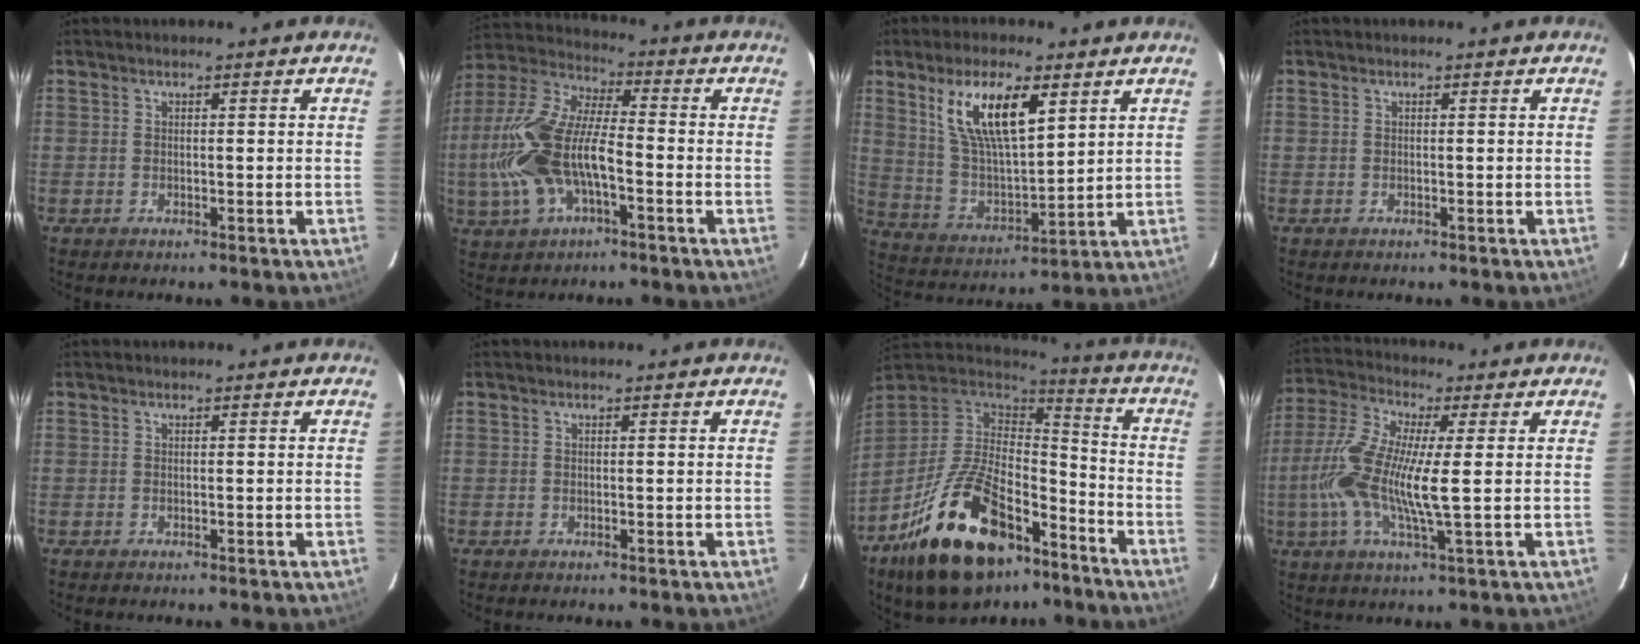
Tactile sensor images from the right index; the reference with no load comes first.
{"total": 18.4, "force": [-4.2, 8.1, 15.9], "torque": [-0.343, 0.001, -0.081]}
{"total": 13.4, "force": [7.5, 3.6, 10.5], "torque": [-0.197, -0.002, 0.158]}
{"total": 0.0}
{"total": 0.0}
{"total": 0.0}
{"total": 26.0, "force": [-15.7, 12.8, 16.2], "torque": [-0.320, -0.007, -0.247]}
{"total": 13.7, "force": [-0.6, 2.1, 13.6], "torque": [-0.275, -0.001, -0.021]}